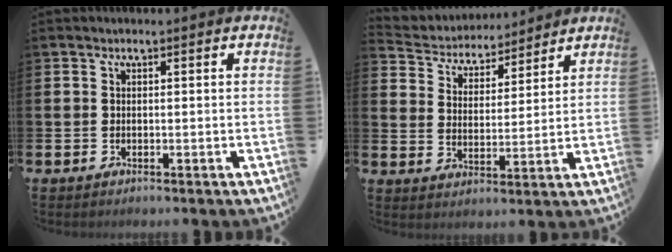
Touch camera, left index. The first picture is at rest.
{"total": 4.7, "force": [4.5, 1.5, -0.1], "torque": [-0.026, -0.038, 0.073]}